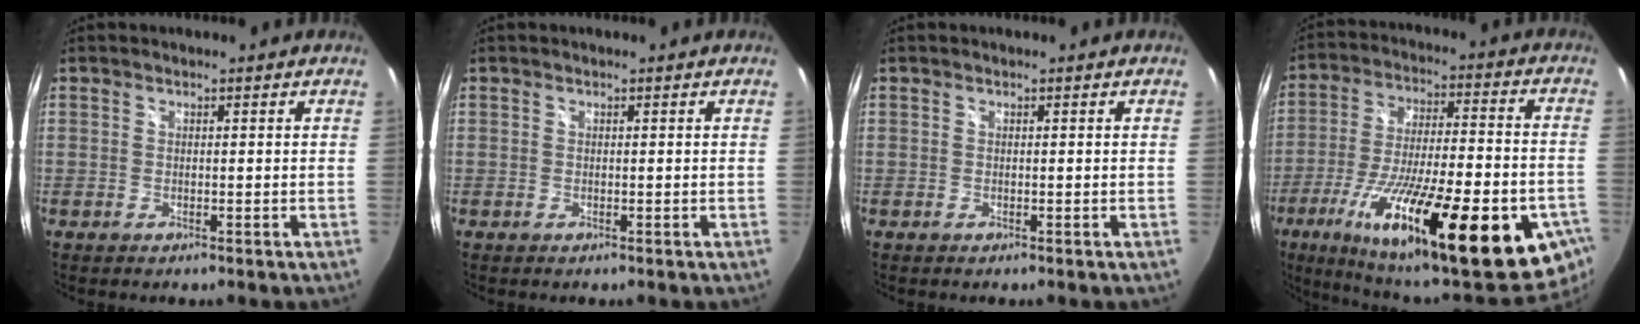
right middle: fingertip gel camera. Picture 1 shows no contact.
{"total": 0.0}
{"total": 0.0}
{"total": 34.2, "force": [-17.2, 7.9, 28.5], "torque": [-0.456, -0.055, -0.261]}